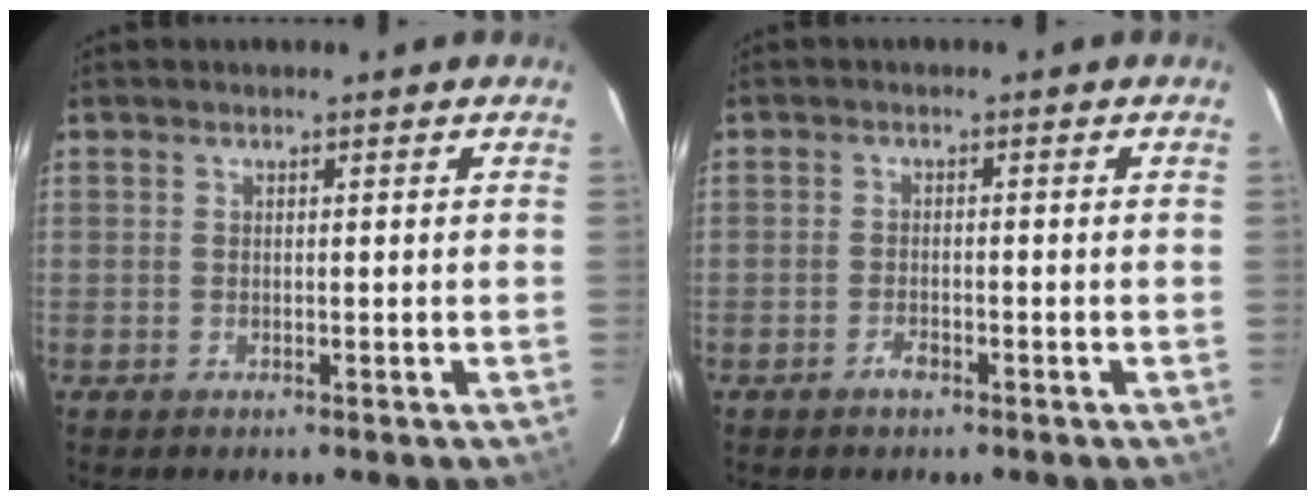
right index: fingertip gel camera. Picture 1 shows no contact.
{"total": 1.9, "force": [-1.3, 0.7, 1.1], "torque": [-0.025, 0.000, -0.025]}